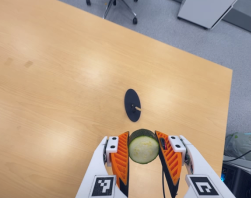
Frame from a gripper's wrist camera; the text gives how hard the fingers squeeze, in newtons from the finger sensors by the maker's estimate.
{"total": 10.7, "left": 10.0, "right": 11.3}